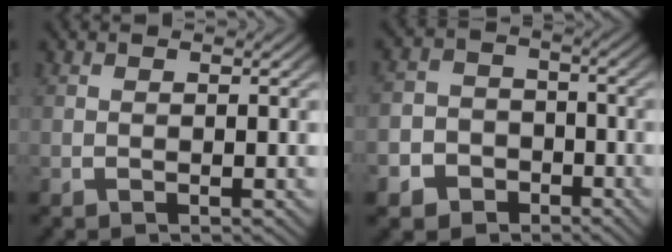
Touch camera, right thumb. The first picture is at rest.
{"total": 8.3, "force": [-3.8, 7.1, 1.8], "torque": [-0.022, -0.028, -0.065]}